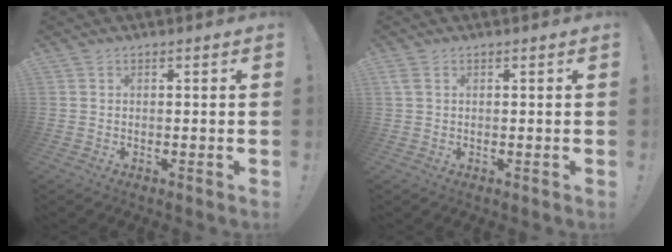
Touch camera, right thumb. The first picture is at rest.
{"total": 1.5, "force": [0.5, 0.8, 1.2], "torque": [-0.031, 0.007, 0.012]}